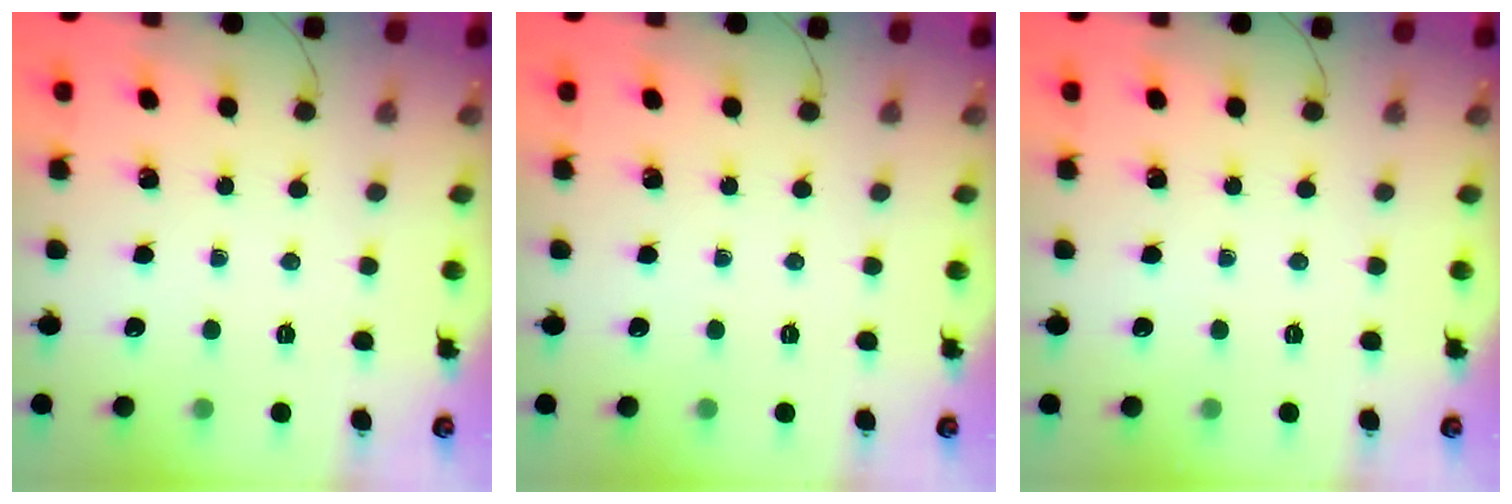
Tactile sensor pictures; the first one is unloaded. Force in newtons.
{"total": 0.0}
{"total": 0.0}